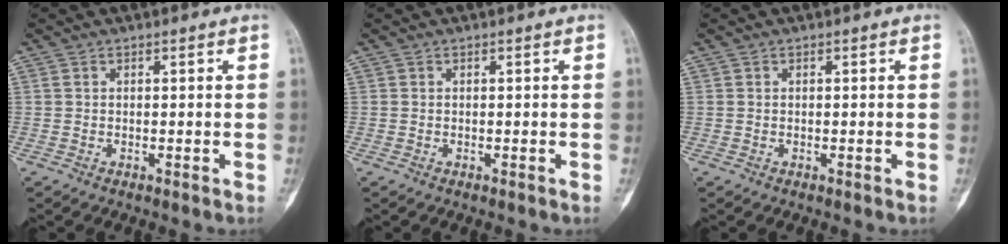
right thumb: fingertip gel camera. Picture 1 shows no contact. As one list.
[{"total": 0.0}, {"total": 0.0}]